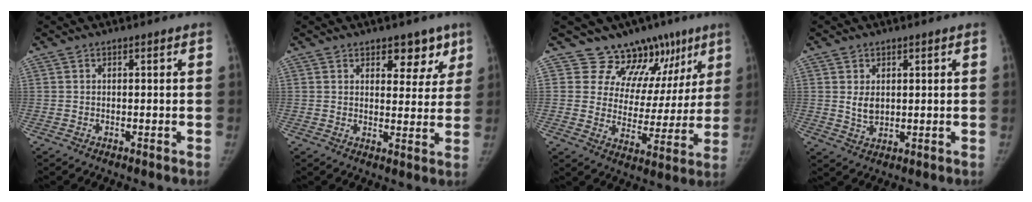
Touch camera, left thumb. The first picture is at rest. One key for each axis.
{"total": 6.5, "fx": 4.2, "fy": 3.8, "fz": 3.2, "tx": 0.001, "ty": -0.022, "tz": 0.055}
{"total": 13.7, "fx": 10.0, "fy": 8.5, "fz": 3.8, "tx": -0.003, "ty": -0.056, "tz": 0.127}
{"total": 3.6, "fx": 0.9, "fy": 2.7, "fz": 2.2, "tx": -0.028, "ty": -0.012, "tz": 0.024}